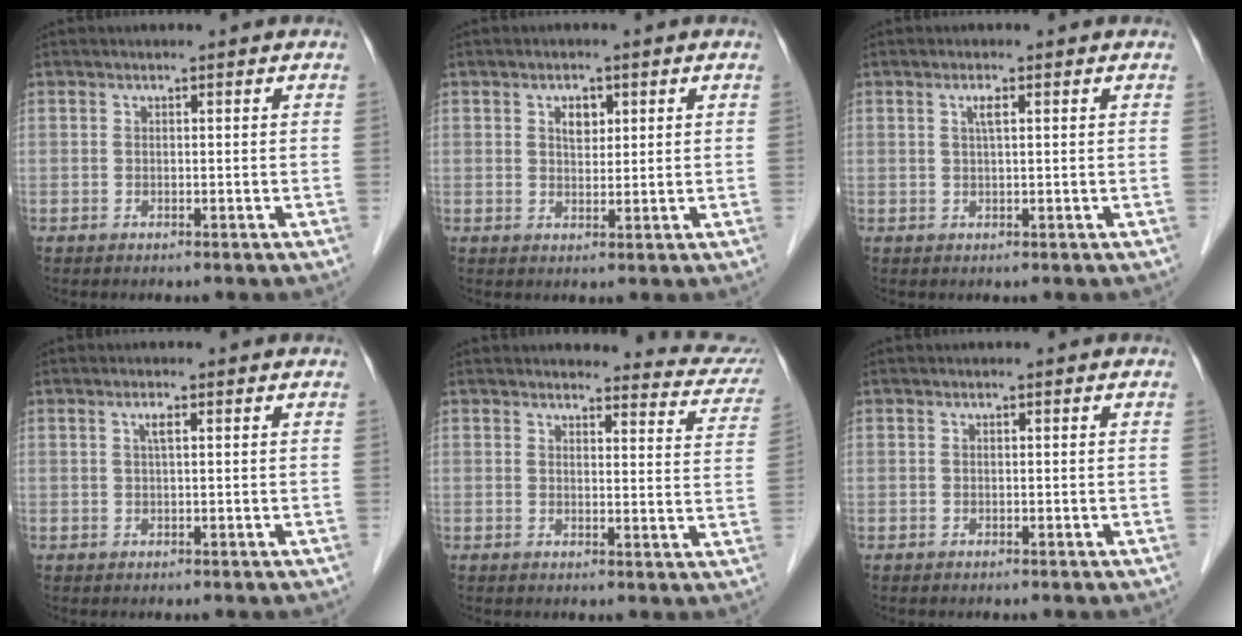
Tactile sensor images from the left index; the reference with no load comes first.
{"total": 2.5, "force": [1.2, 1.5, 1.7], "torque": [-0.029, 0.005, 0.021]}
{"total": 1.6, "force": [0.6, 0.1, 1.4], "torque": [-0.030, 0.003, 0.010]}
{"total": 1.4, "force": [0.5, 0.1, 1.3], "torque": [-0.026, 0.003, 0.007]}
{"total": 10.5, "force": [10.3, 2.1, 1.2], "torque": [0.019, -0.046, 0.083]}
{"total": 0.0}